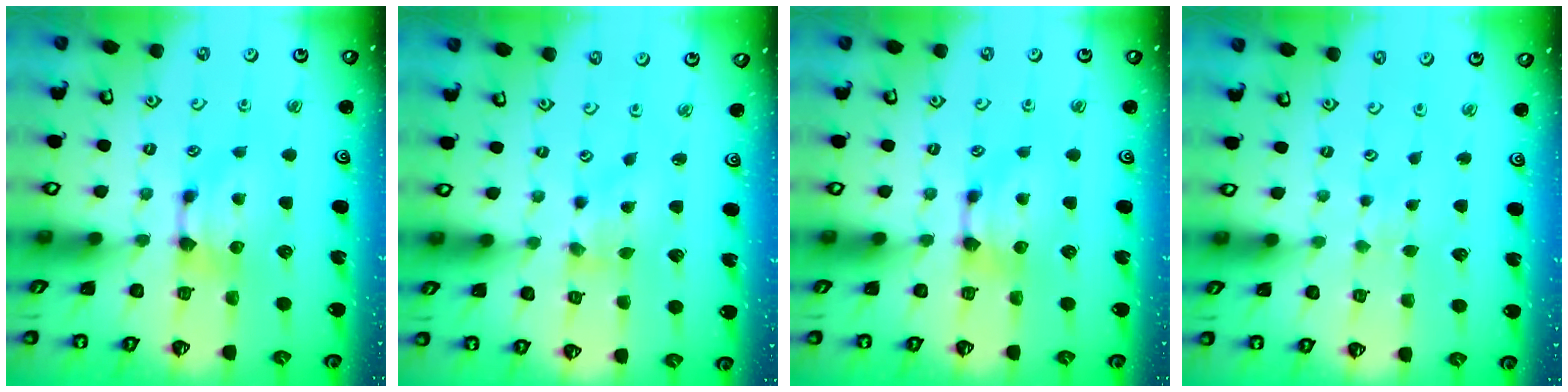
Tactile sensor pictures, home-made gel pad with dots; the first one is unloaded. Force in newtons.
{"total": 1.6, "press": 1.0, "slide": 1.3}
{"total": 0.0}
{"total": 4.5, "press": 4.4, "slide": 0.3}